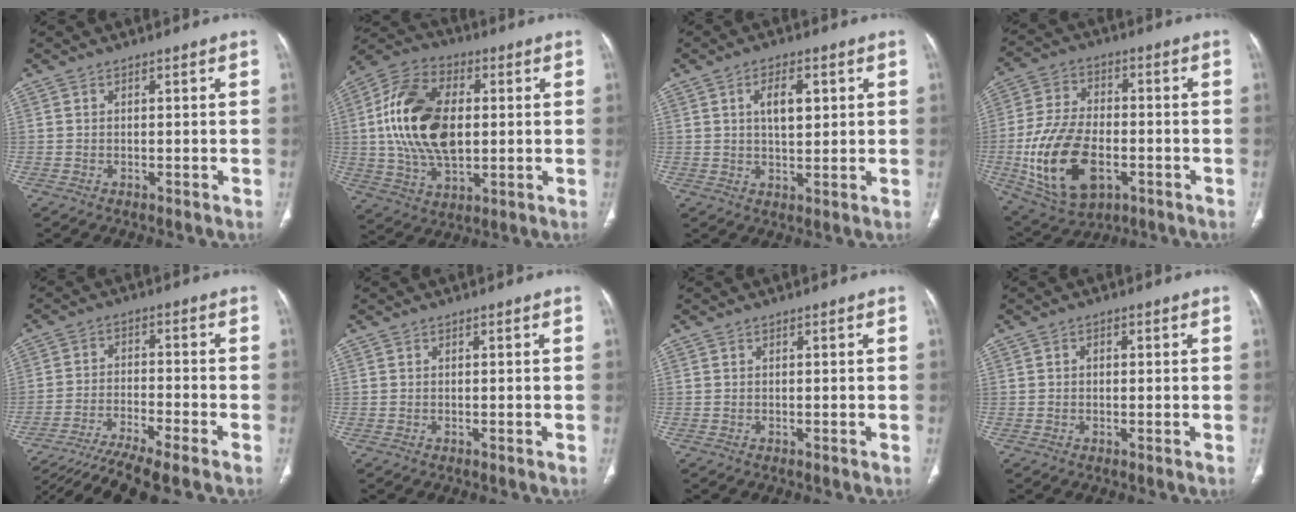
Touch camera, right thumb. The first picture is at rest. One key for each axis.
{"total": 19.6, "fx": 1.7, "fy": 11.9, "fz": 15.5, "tx": -0.286, "ty": 0.008, "tz": 0.034}
{"total": 6.4, "fx": 1.9, "fy": 2.9, "fz": 5.3, "tx": -0.081, "ty": -0.006, "tz": 0.036}
{"total": 18.3, "fx": -4.8, "fy": 10.9, "fz": 14.0, "tx": -0.259, "ty": 0.009, "tz": -0.073}
{"total": 14.3, "fx": -12.2, "fy": 0.0, "fz": 7.4, "tx": -0.153, "ty": 0.026, "tz": -0.208}
{"total": 0.0}
{"total": 0.0}
{"total": 1.1, "fx": 0.2, "fy": 0.8, "fz": 0.7, "tx": -0.009, "ty": 0.002, "tz": 0.001}